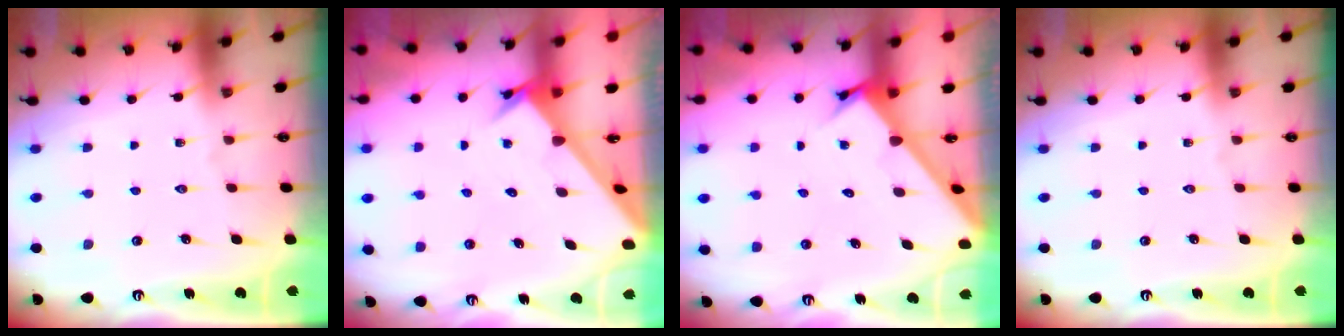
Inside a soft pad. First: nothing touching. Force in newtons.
{"total": 3.7, "press": 3.7, "slide": 0.3}
{"total": 2.5, "press": 2.5, "slide": 0.2}
{"total": 0.0}